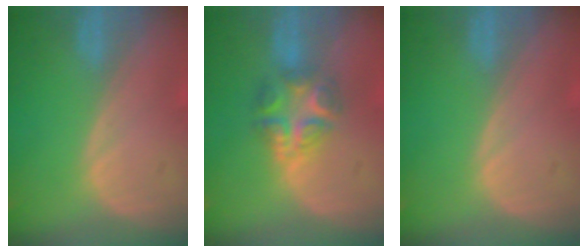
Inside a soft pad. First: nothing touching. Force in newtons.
{"total": 6.3, "press": 6.1, "slide": 1.8}
{"total": 0.0}